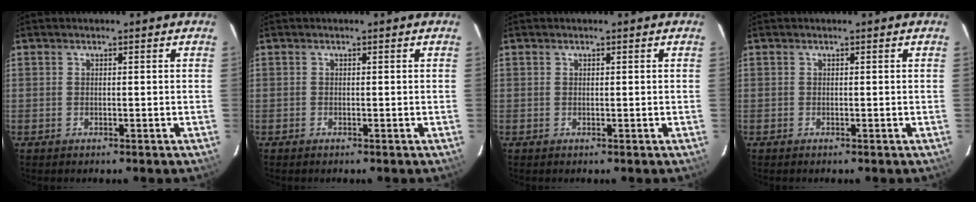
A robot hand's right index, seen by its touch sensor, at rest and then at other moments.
{"total": 0.0}
{"total": 0.0}
{"total": 0.0}